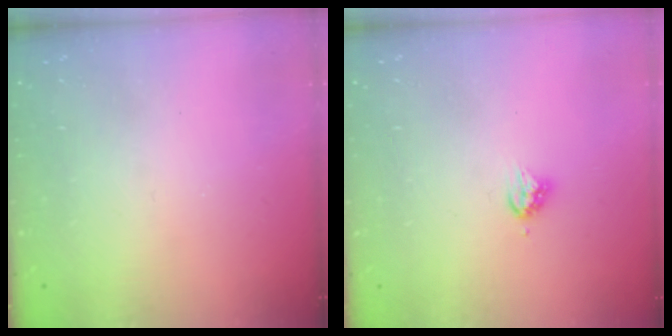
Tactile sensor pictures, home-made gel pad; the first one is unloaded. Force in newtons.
{"total": 4.2, "press": 4.1, "slide": 0.5}